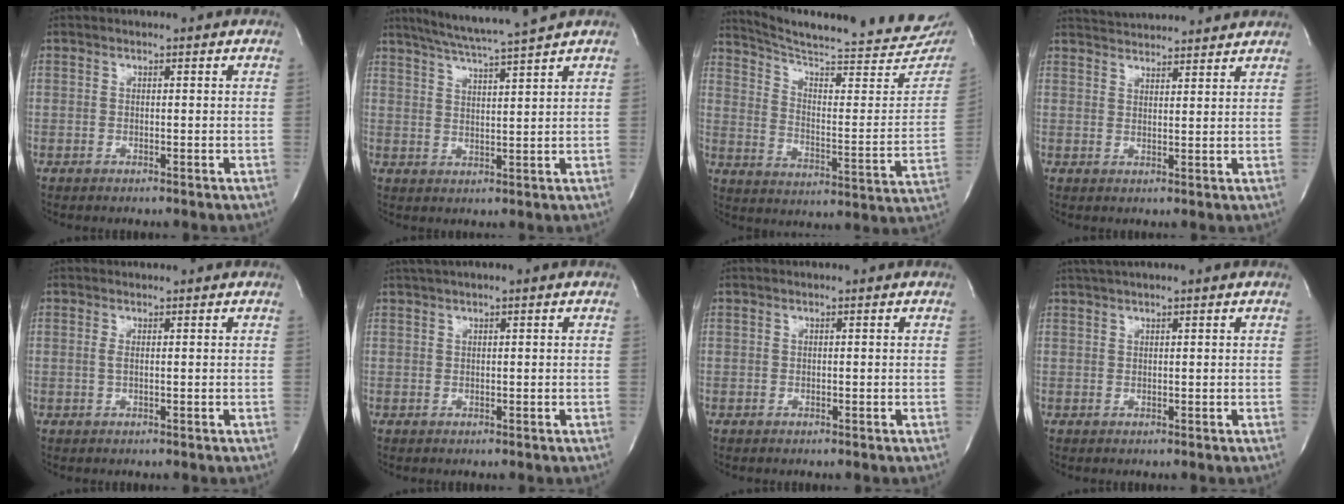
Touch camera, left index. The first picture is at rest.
{"total": 8.6, "force": [7.4, -1.8, 4.0], "torque": [-0.077, -0.006, 0.121]}
{"total": 26.7, "force": [24.2, 1.7, 11.0], "torque": [-0.172, -0.099, 0.313]}
{"total": 11.2, "force": [10.8, 1.1, 2.9], "torque": [-0.052, 0.027, 0.150]}
{"total": 0.0}
{"total": 2.4, "force": [1.5, 0.2, 1.8], "torque": [-0.039, 0.021, 0.029]}
{"total": 0.0}
{"total": 2.9, "force": [2.4, -0.3, 1.6], "torque": [-0.025, 0.026, 0.045]}